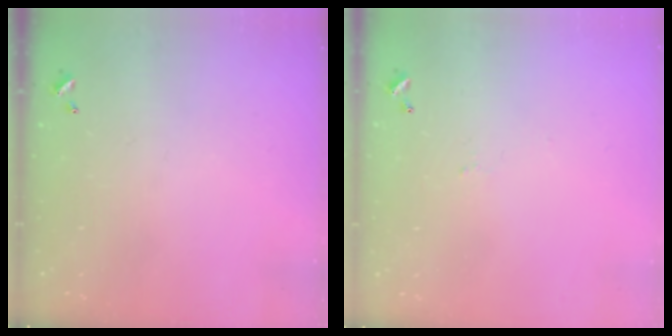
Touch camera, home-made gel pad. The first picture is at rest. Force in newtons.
{"total": 1.7, "press": 1.6, "slide": 0.3}